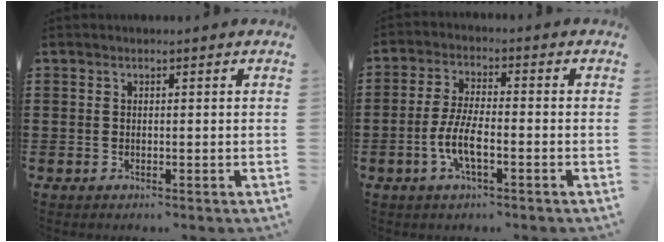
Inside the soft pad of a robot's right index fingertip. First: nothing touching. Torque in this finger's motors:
{"motor_torque": [1.47, 0.67, 0.67, 0.17]}